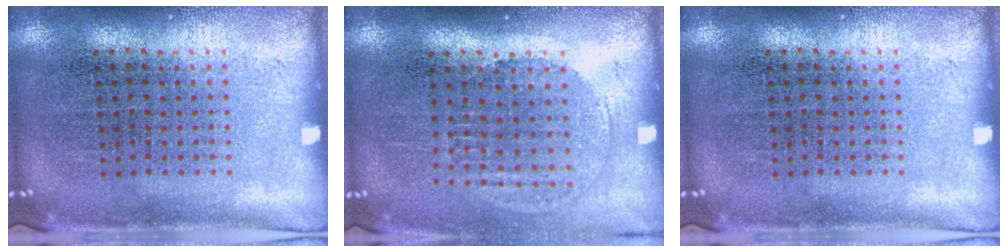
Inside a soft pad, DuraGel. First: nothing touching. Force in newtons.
{"total": 1.3, "press": 1.2, "slide": 0.5}
{"total": 0.0}